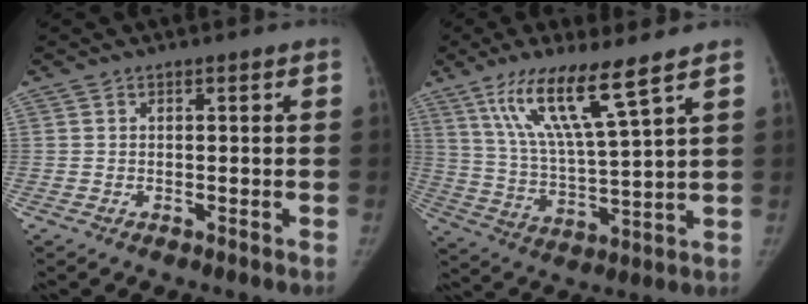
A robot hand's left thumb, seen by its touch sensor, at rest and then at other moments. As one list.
[{"total": 14.2, "force": [8.8, 1.3, 11.1], "torque": [-0.211, -0.043, 0.175]}]